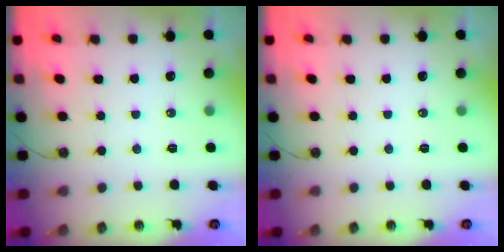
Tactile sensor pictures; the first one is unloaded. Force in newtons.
{"total": 0.0}